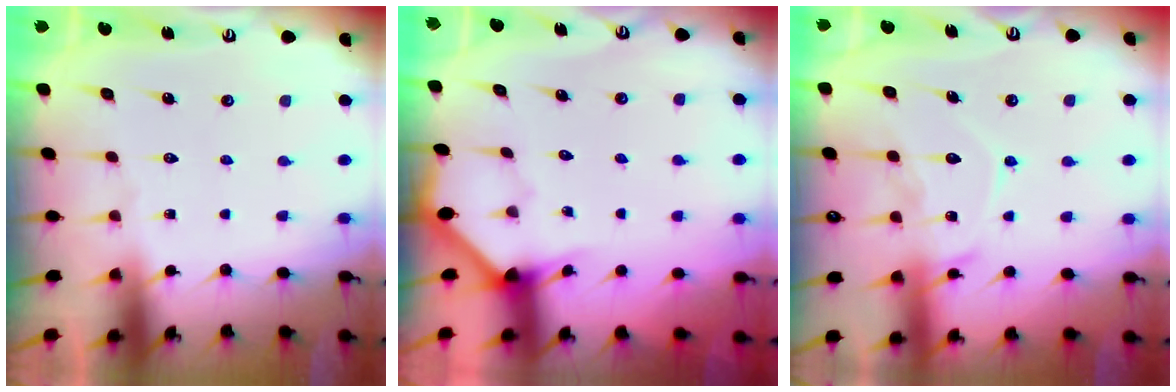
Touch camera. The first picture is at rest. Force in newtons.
{"total": 2.5, "press": 2.5, "slide": 0.2}
{"total": 13.4, "press": 13.4, "slide": 1.2}